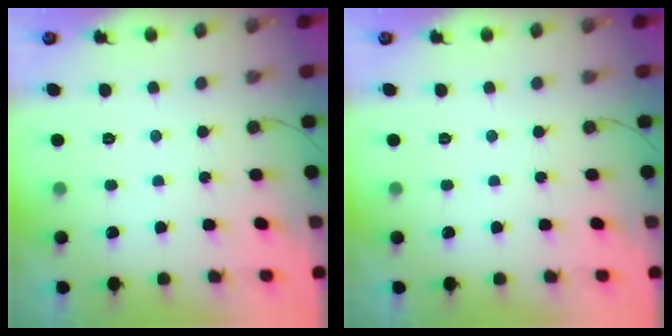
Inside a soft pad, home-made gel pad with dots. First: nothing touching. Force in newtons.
{"total": 0.0}